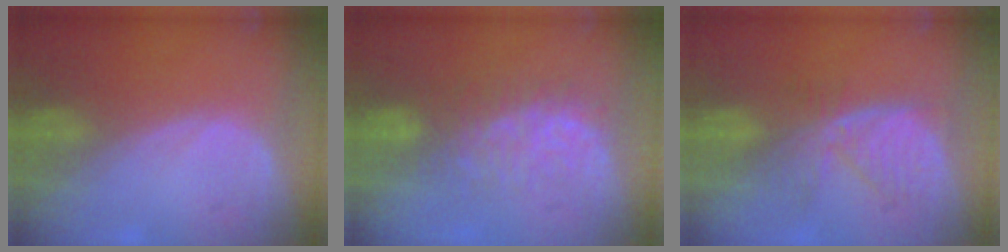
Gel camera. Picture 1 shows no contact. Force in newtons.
{"total": 6.7, "press": 6.6, "slide": 1.2}
{"total": 6.5, "press": 6.2, "slide": 2.1}